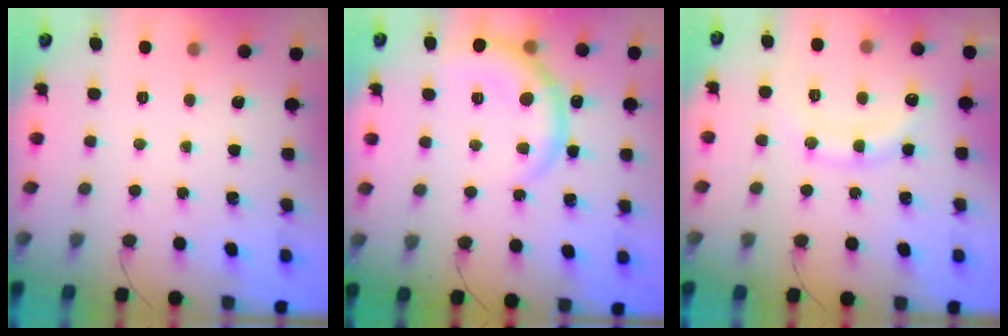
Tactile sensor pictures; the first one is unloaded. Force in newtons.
{"total": 9.8, "press": 9.8, "slide": 0.5}
{"total": 11.2, "press": 11.2, "slide": 0.2}